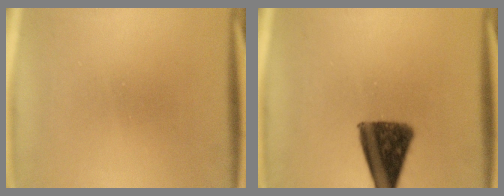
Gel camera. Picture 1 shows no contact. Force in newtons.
{"total": 12.0}